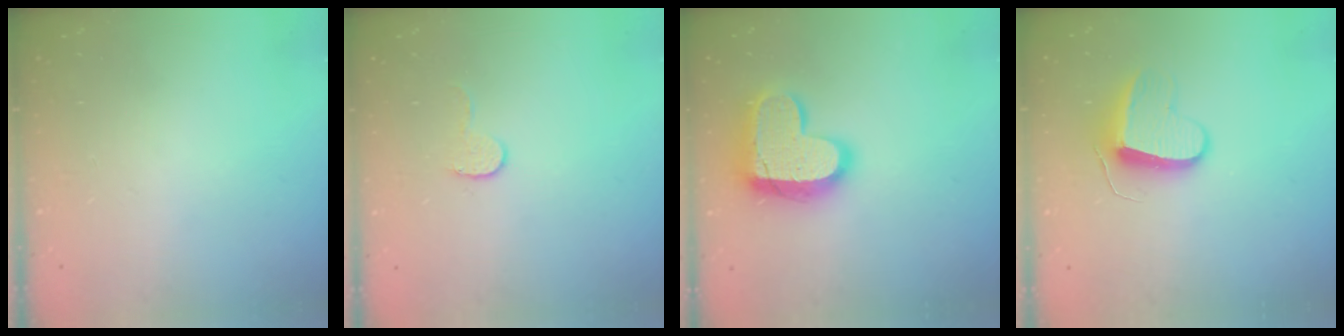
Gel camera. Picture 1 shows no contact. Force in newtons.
{"total": 5.6, "press": 5.6, "slide": 0.5}
{"total": 17.1, "press": 17.0, "slide": 1.2}
{"total": 9.4, "press": 9.4, "slide": 0.4}